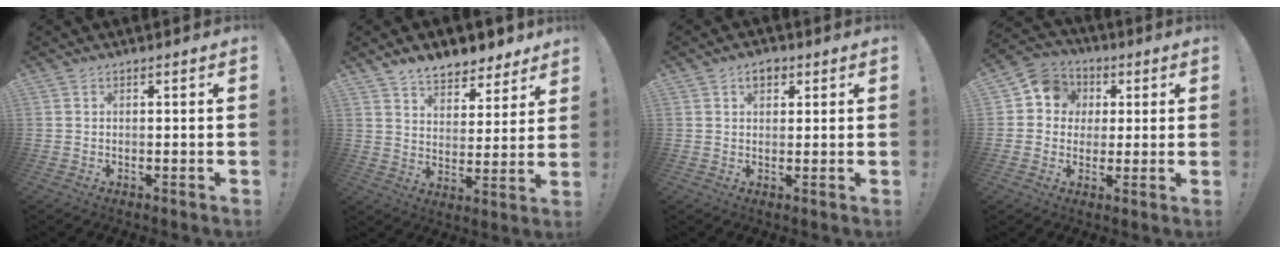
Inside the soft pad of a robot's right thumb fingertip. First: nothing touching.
{"total": 8.8, "force": [7.4, 3.9, 2.5], "torque": [-0.040, -0.056, 0.139]}
{"total": 3.6, "force": [1.9, 2.3, 2.0], "torque": [-0.025, -0.002, 0.031]}
{"total": 9.8, "force": [1.7, 9.0, 3.3], "torque": [-0.043, 0.005, 0.037]}